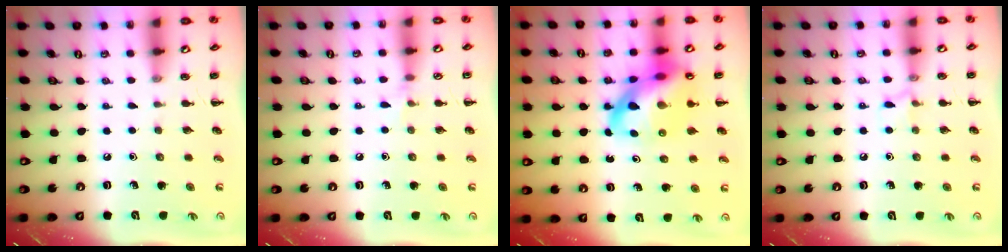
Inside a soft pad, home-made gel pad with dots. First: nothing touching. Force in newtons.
{"total": 3.9, "press": 3.6, "slide": 1.4}
{"total": 18.4, "press": 18.0, "slide": 3.8}
{"total": 5.8, "press": 5.6, "slide": 1.7}